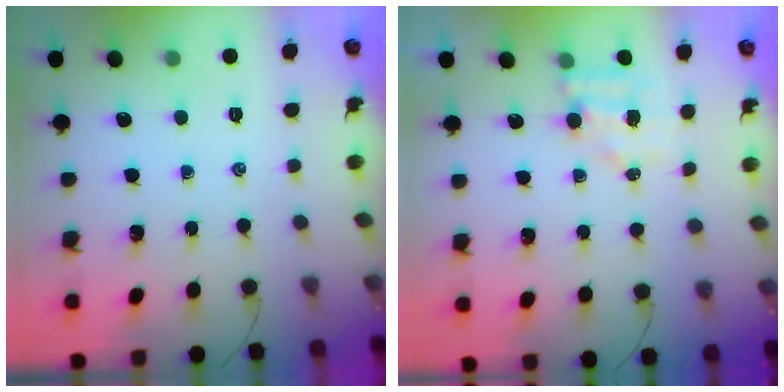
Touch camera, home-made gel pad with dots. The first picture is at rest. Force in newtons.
{"total": 4.9, "press": 4.9, "slide": 0.6}